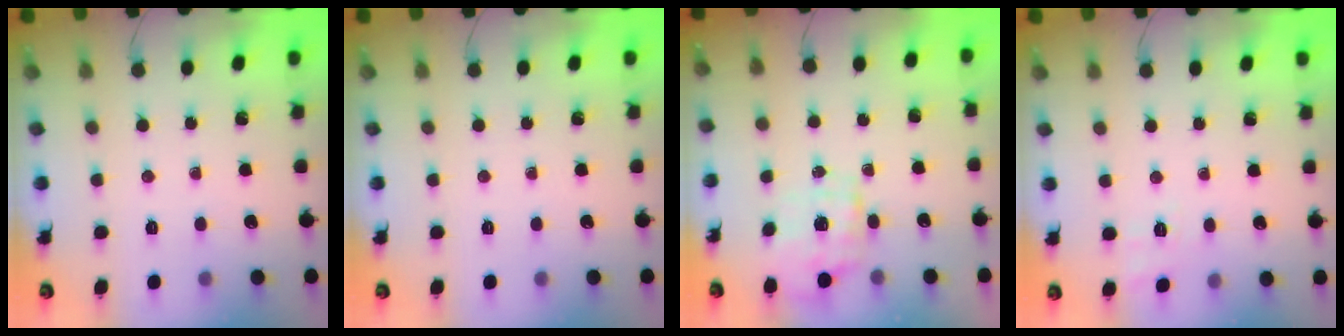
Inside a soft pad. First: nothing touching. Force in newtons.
{"total": 0.0}
{"total": 1.1, "press": 1.0, "slide": 0.5}
{"total": 2.4, "press": 1.3, "slide": 2.1}